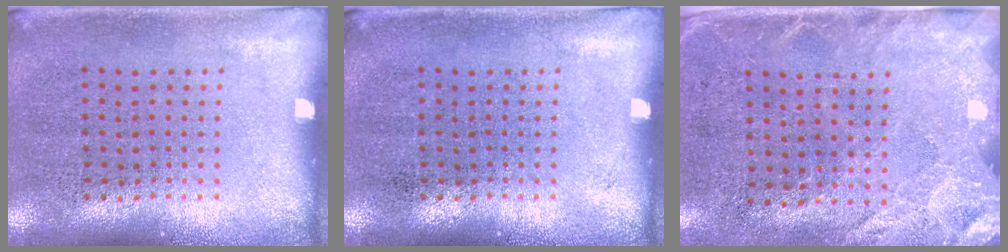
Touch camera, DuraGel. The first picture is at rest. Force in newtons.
{"total": 0.0}
{"total": 2.7, "press": 2.2, "slide": 1.6}